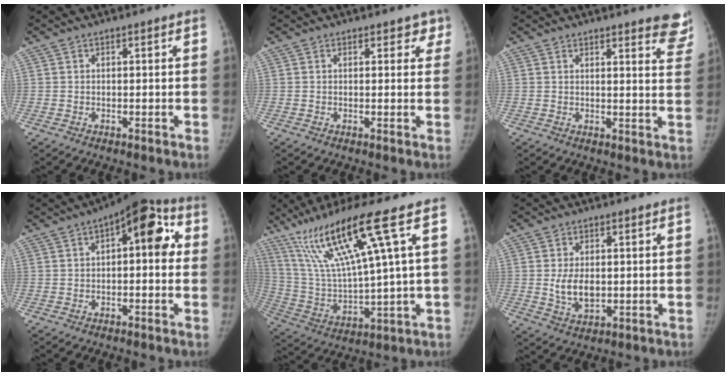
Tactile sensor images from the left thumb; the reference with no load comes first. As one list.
[{"total": 2.6, "force": [1.7, 1.6, 1.0], "torque": [0.024, -0.005, 0.013]}, {"total": 9.7, "force": [8.0, 2.3, 4.9], "torque": [-0.021, -0.040, 0.070]}, {"total": 11.2, "force": [2.1, 5.1, 9.8], "torque": [-0.096, 0.034, 0.018]}, {"total": 18.7, "force": [9.4, 0.5, 16.2], "torque": [-0.310, -0.032, 0.177]}, {"total": 6.1, "force": [0.0, 3.6, 4.9], "torque": [-0.081, -0.007, 0.007]}]